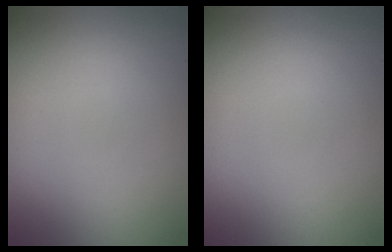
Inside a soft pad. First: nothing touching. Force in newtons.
{"total": 0.0}